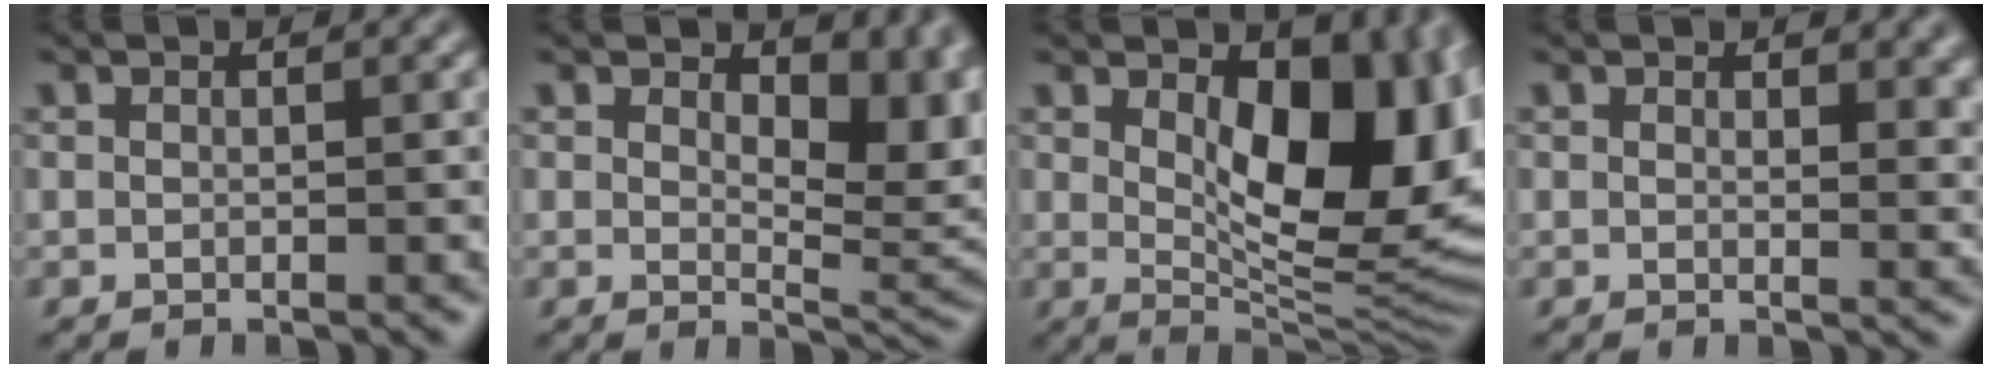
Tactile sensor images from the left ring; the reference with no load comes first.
{"total": 7.5, "force": [2.5, 4.0, 5.9], "torque": [-0.078, -0.014, 0.042]}
{"total": 12.7, "force": [2.5, 6.2, 10.8], "torque": [-0.126, -0.013, 0.047]}
{"total": 3.1, "force": [1.5, 1.5, 2.2], "torque": [-0.024, -0.005, 0.023]}